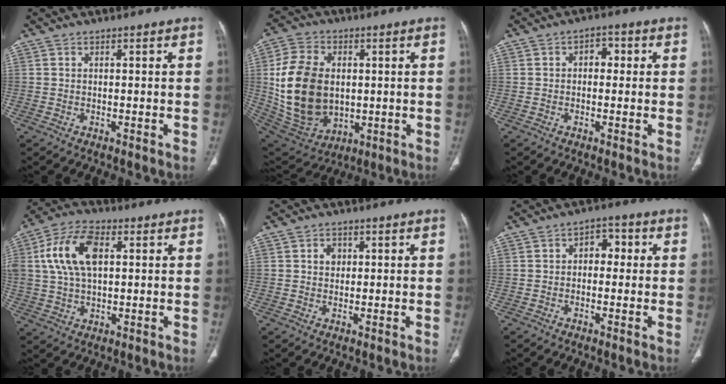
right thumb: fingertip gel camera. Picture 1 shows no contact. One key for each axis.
{"total": 19.9, "fx": 1.2, "fy": 14.1, "fz": 14.0, "tx": -0.255, "ty": -0.007, "tz": 0.044}
{"total": 3.4, "fx": 0.4, "fy": 2.4, "fz": 2.3, "tx": -0.016, "ty": 0.012, "tz": -0.001}
{"total": 13.3, "fx": 3.1, "fy": 7.6, "fz": 10.5, "tx": -0.208, "ty": 0.014, "tz": 0.056}
{"total": 2.4, "fx": 0.6, "fy": 2.0, "fz": 1.2, "tx": -0.006, "ty": 0.001, "tz": 0.009}
{"total": 4.7, "fx": 0.5, "fy": 3.3, "fz": 3.3, "tx": -0.019, "ty": 0.016, "tz": -0.002}